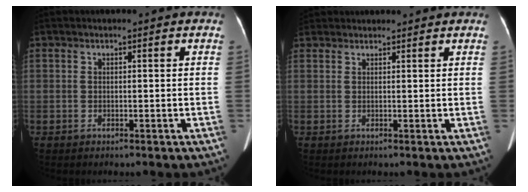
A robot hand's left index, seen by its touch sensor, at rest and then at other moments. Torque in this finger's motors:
{"motor_torque": [0.98, -1.16, 0.77, 0.21]}